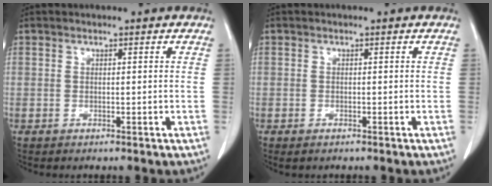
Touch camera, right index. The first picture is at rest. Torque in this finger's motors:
{"motor_torque": [0.04, -0.01, 0.04, 0.01]}